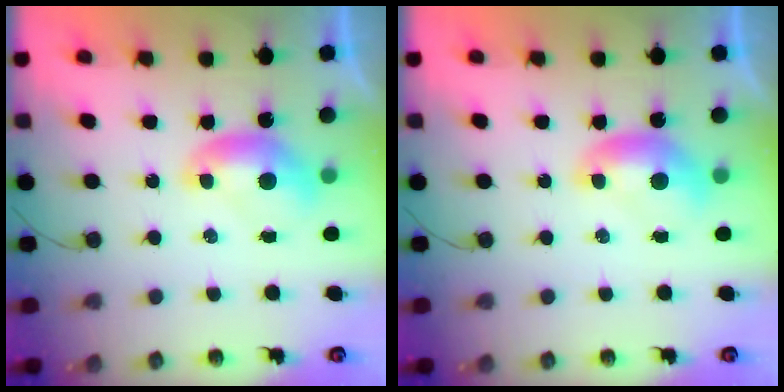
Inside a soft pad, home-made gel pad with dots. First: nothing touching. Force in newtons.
{"total": 0.0}